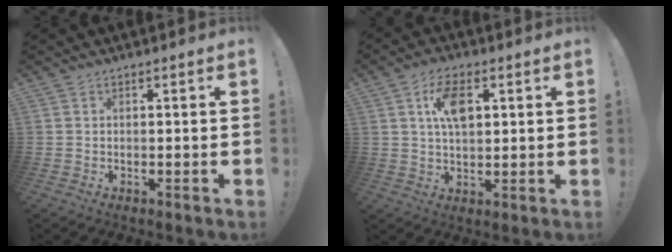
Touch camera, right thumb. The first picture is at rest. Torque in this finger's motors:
{"motor_torque": [0.10, 0.10, 0.06, 0.06, 0.19]}